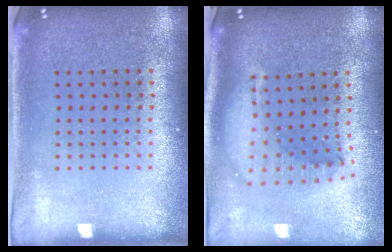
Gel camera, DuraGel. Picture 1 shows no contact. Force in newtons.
{"total": 2.2, "press": 1.7, "slide": 1.4}